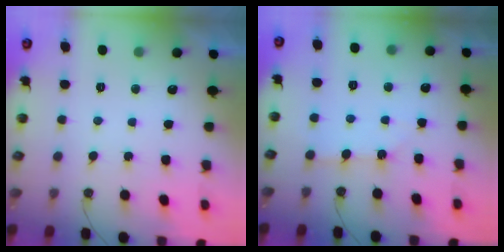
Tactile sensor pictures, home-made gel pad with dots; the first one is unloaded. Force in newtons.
{"total": 4.0, "press": 3.9, "slide": 0.3}